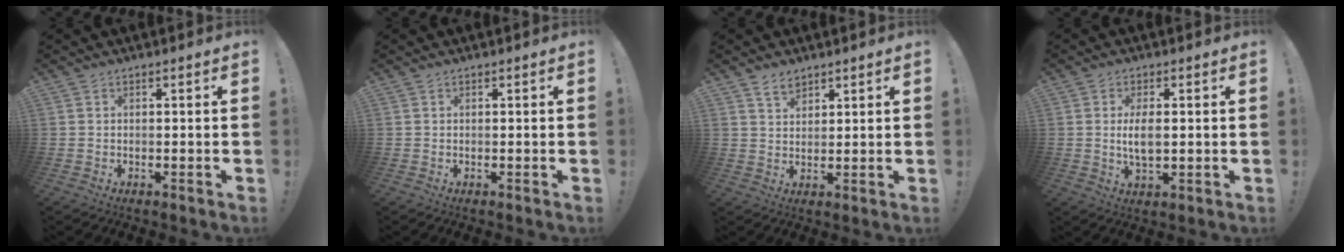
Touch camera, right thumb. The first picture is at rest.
{"total": 0.0}
{"total": 4.1, "force": [3.3, 2.0, 1.5], "torque": [-0.022, -0.017, 0.059]}
{"total": 5.8, "force": [0.4, 2.6, 5.2], "torque": [-0.094, -0.007, 0.002]}